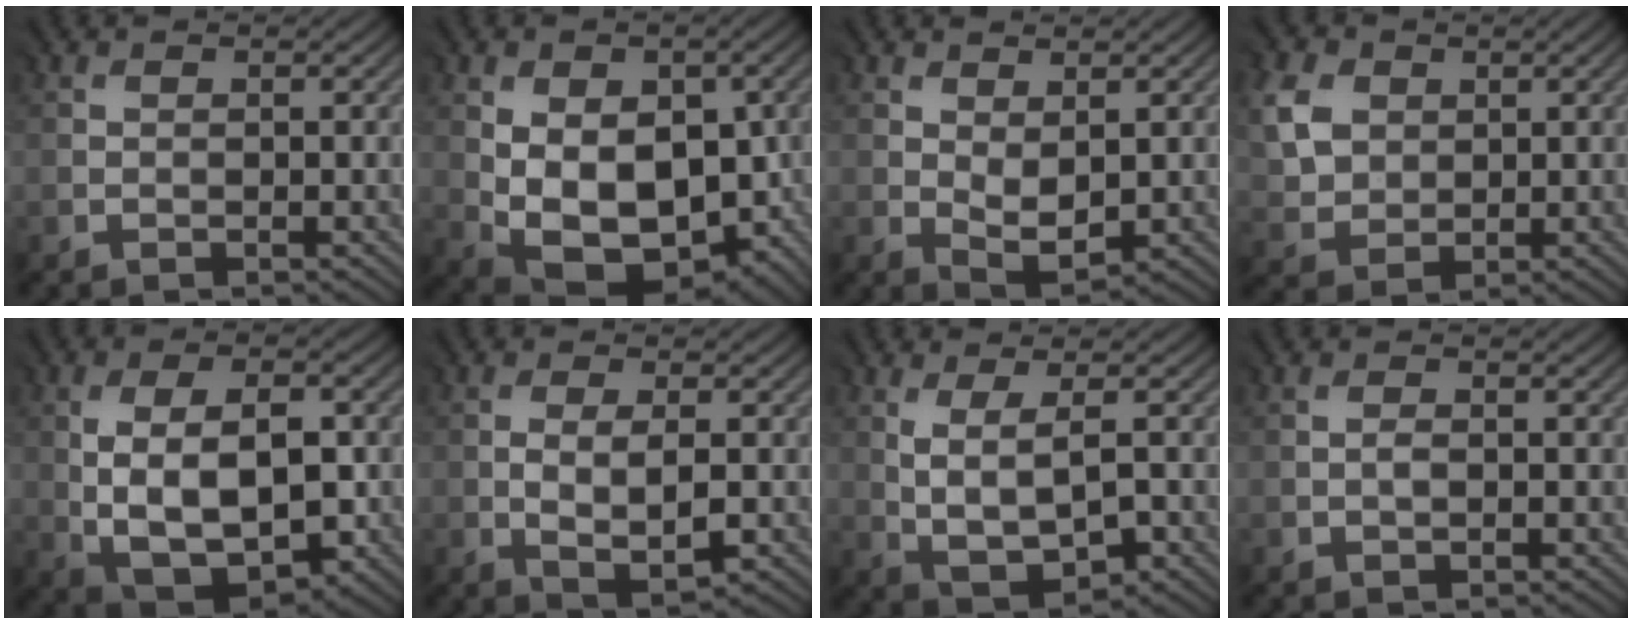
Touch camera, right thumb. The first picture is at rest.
{"total": 11.8, "force": [-1.0, 7.8, 8.8], "torque": [-0.157, -0.023, -0.006]}
{"total": 3.4, "force": [0.5, 2.0, 2.7], "torque": [-0.058, -0.007, 0.017]}
{"total": 5.5, "force": [1.9, 4.6, 2.3], "torque": [-0.085, 0.005, 0.036]}
{"total": 10.5, "force": [-0.5, 6.1, 8.6], "torque": [-0.163, -0.004, -0.002]}
{"total": 4.4, "force": [-0.6, 2.1, 3.8], "torque": [-0.077, -0.010, -0.005]}
{"total": 4.5, "force": [0.3, 1.9, 4.0], "torque": [-0.084, -0.005, 0.013]}
{"total": 0.6, "force": [-0.4, 0.3, 0.4], "torque": [-0.007, -0.001, -0.006]}